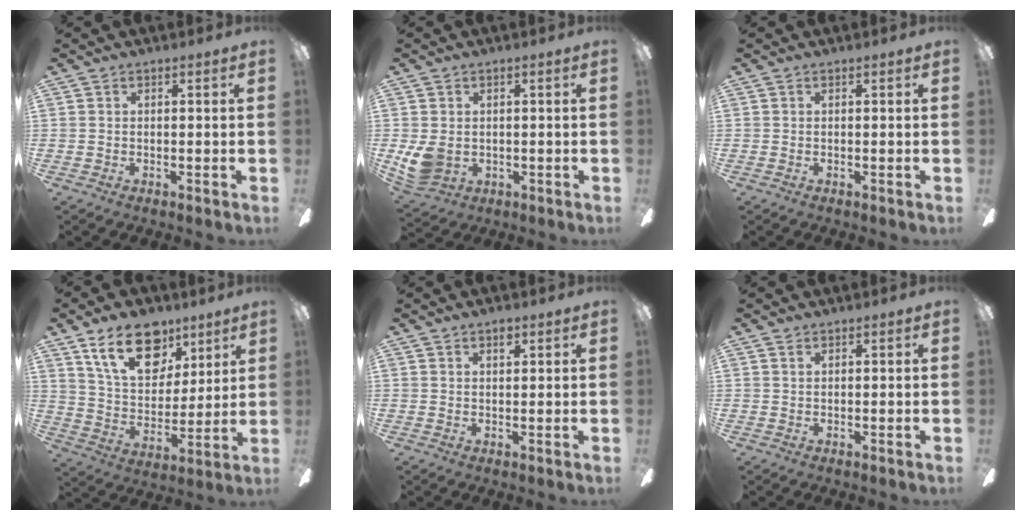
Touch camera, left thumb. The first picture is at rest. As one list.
[{"total": 6.5, "force": [0.0, 5.3, 3.8], "torque": [-0.086, 0.001, 0.003]}, {"total": 0.0}, {"total": 18.8, "force": [10.9, 11.3, 10.4], "torque": [-0.156, -0.046, 0.197]}, {"total": 2.0, "force": [1.5, 1.0, 0.9], "torque": [-0.005, -0.005, 0.023]}, {"total": 0.7, "force": [0.5, 0.4, 0.3], "torque": [-0.007, 0.002, 0.010]}]